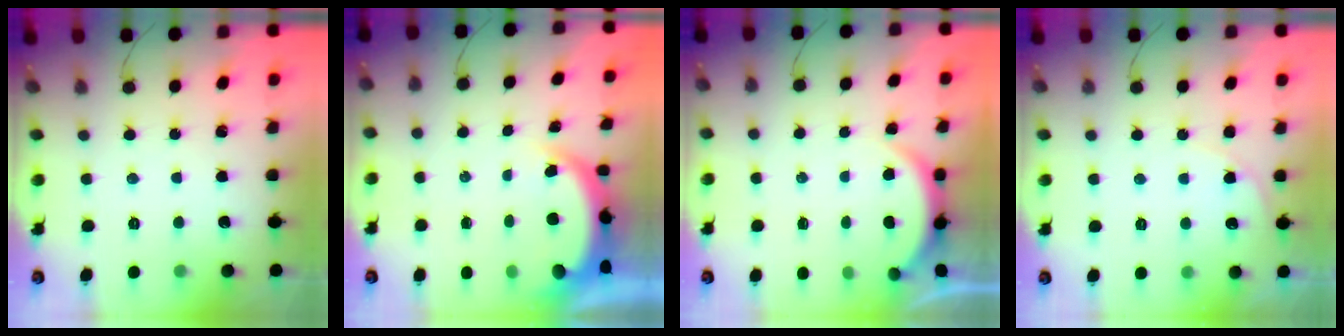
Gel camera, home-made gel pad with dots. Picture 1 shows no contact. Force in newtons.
{"total": 4.5, "press": 4.5, "slide": 0.7}
{"total": 2.9, "press": 2.8, "slide": 0.6}
{"total": 4.1, "press": 4.1, "slide": 0.6}